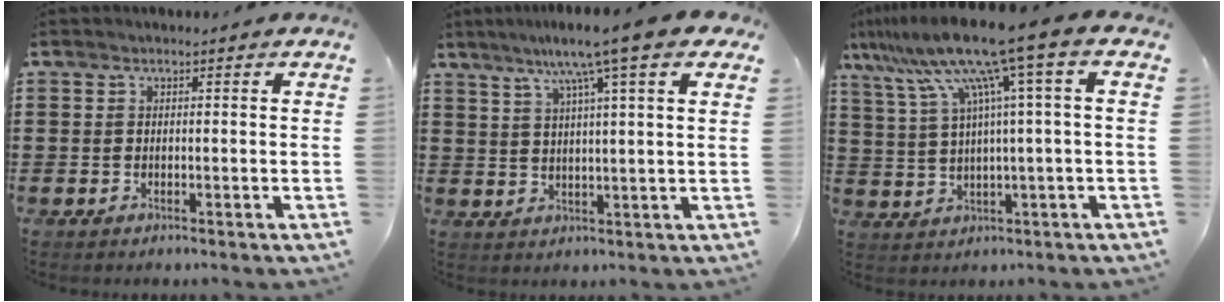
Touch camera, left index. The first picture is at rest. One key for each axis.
{"total": 9.2, "fx": 5.8, "fy": -0.1, "fz": 7.1, "tx": -0.146, "ty": -0.012, "tz": 0.094}
{"total": 11.3, "fx": 5.6, "fy": -0.2, "fz": 9.8, "tx": -0.217, "ty": -0.026, "tz": 0.083}